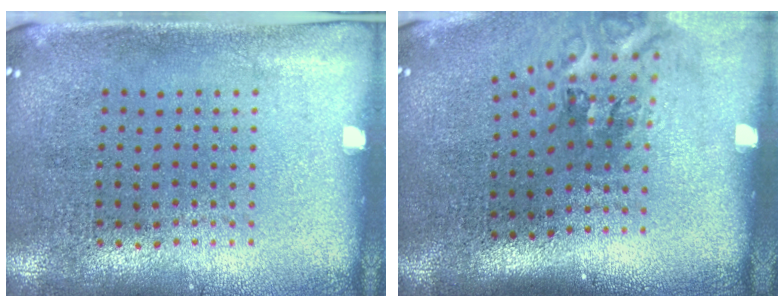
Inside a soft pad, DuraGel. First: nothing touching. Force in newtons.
{"total": 1.8, "press": 1.1, "slide": 1.4}